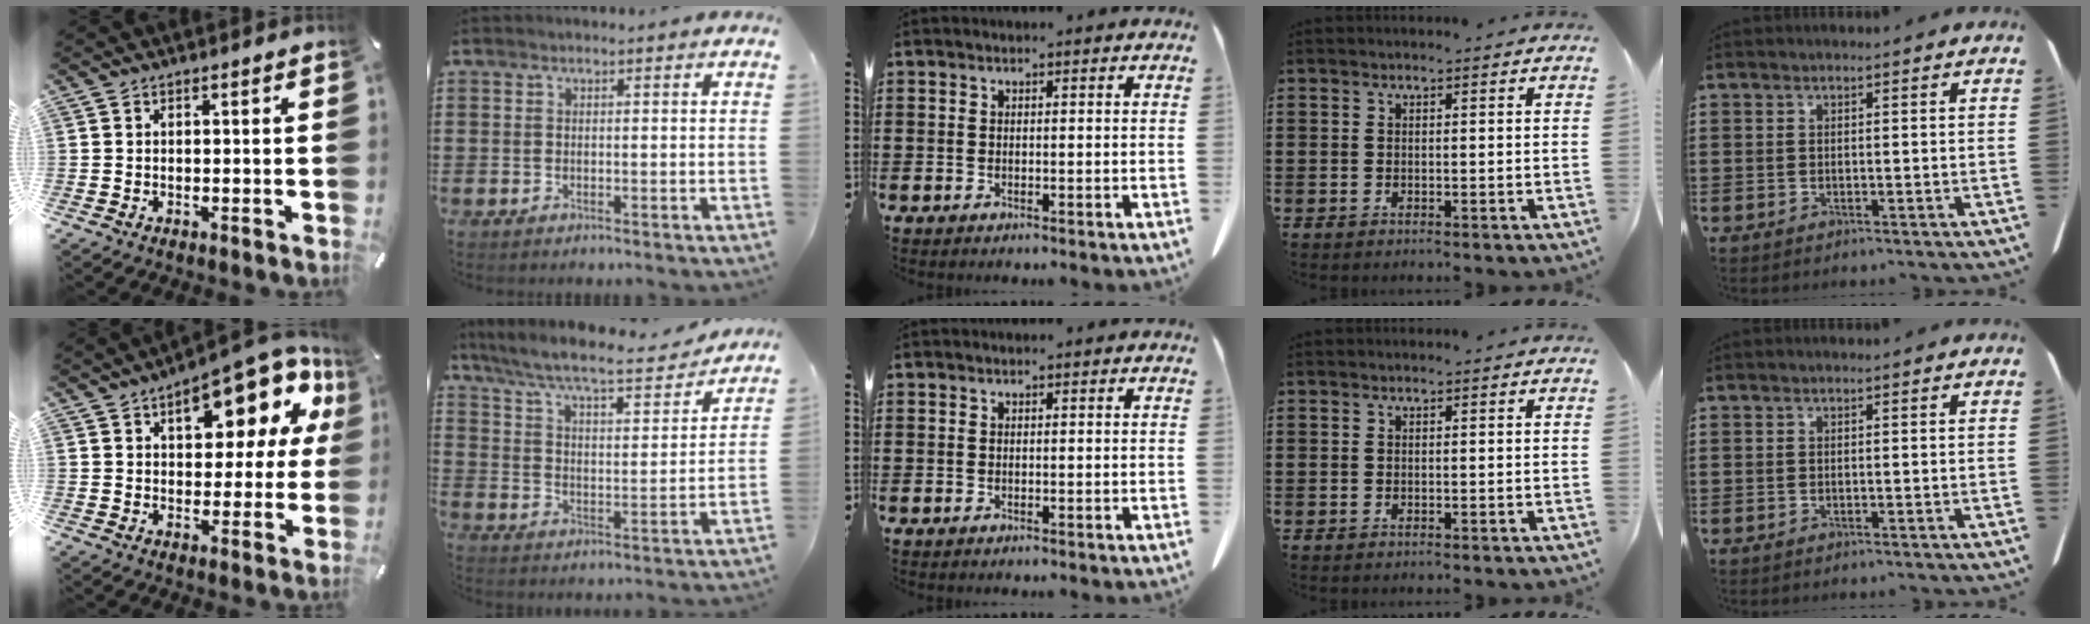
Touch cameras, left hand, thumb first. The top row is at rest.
{"thumb": {"total": 17.2, "force": [9.7, 8.1, 11.7], "torque": [-0.152, -0.062, 0.158]}, "index": {"total": 7.8, "force": [6.9, 0.2, 3.5], "torque": [-0.097, -0.043, 0.114]}}